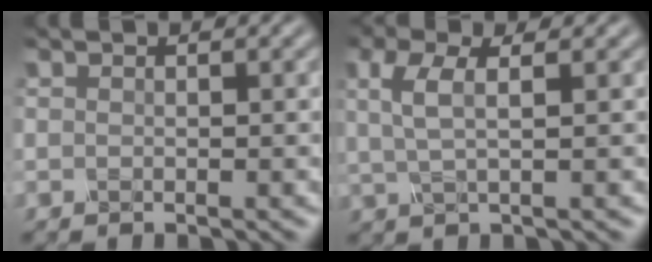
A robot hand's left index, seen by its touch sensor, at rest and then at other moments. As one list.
[{"total": 3.0, "force": [0.7, 1.0, 2.8], "torque": [-0.064, 0.002, 0.013]}]